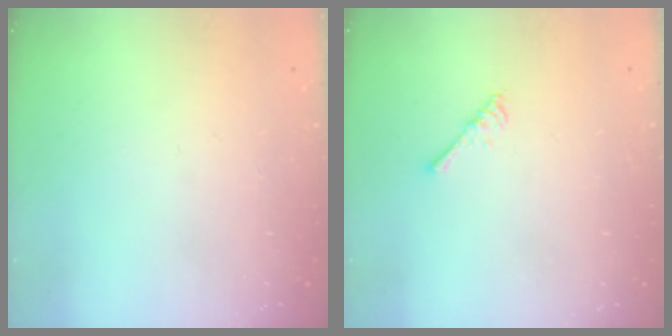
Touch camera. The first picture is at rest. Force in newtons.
{"total": 2.7, "press": 2.6, "slide": 0.5}